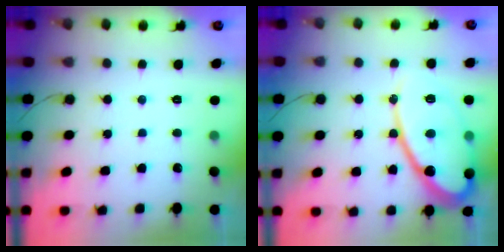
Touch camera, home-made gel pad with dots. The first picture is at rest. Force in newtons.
{"total": 20.4, "press": 20.4, "slide": 1.7}